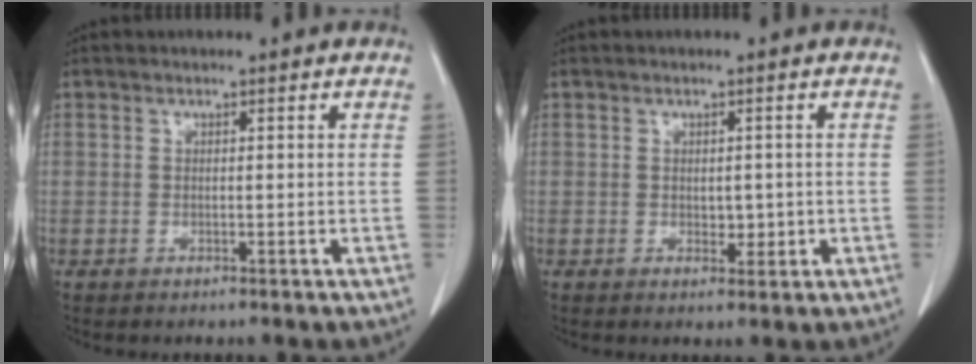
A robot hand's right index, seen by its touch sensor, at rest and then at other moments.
{"total": 2.1, "force": [-0.1, 1.3, 1.7], "torque": [-0.023, -0.002, 0.004]}